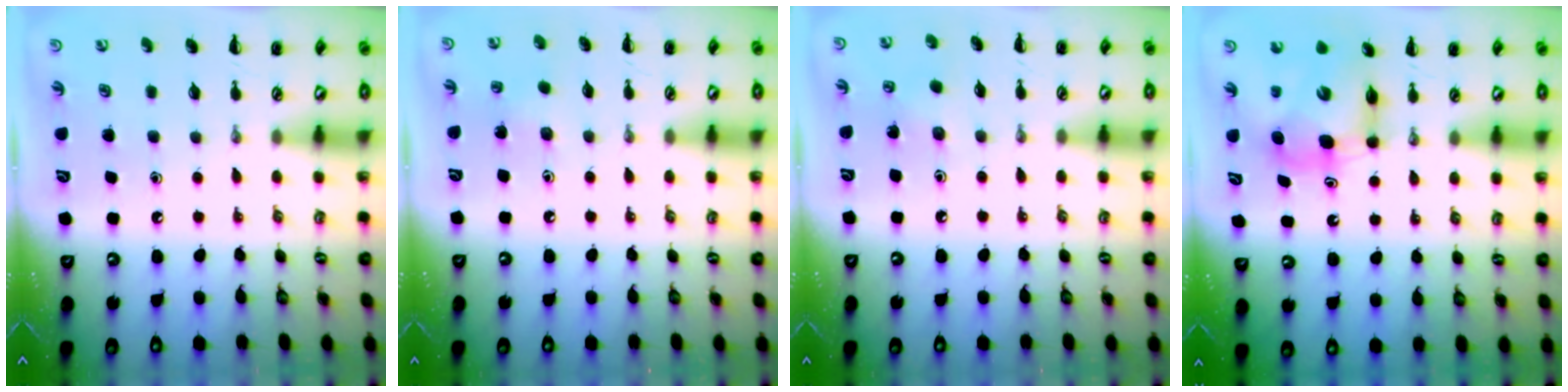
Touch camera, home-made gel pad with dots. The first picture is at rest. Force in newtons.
{"total": 3.0, "press": 2.9, "slide": 0.9}
{"total": 2.6, "press": 2.4, "slide": 0.8}
{"total": 7.1, "press": 7.1, "slide": 0.8}